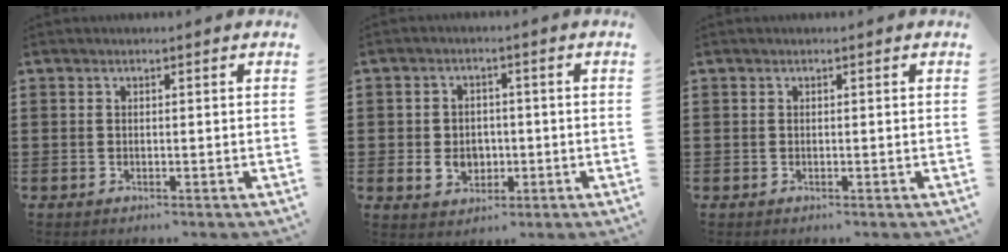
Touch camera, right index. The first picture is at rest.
{"total": 4.2, "force": [-0.6, 3.5, 2.2], "torque": [-0.050, 0.007, -0.013]}
{"total": 0.0}